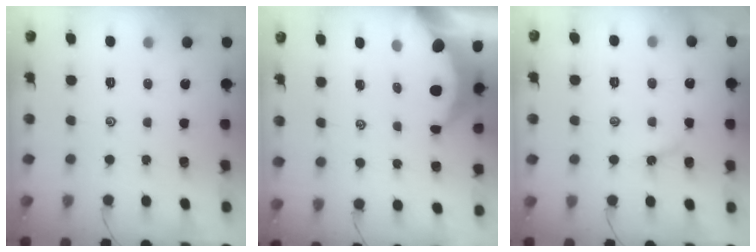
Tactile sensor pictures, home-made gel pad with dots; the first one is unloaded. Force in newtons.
{"total": 6.1, "press": 6.1, "slide": 0.6}
{"total": 3.4, "press": 3.4, "slide": 0.5}